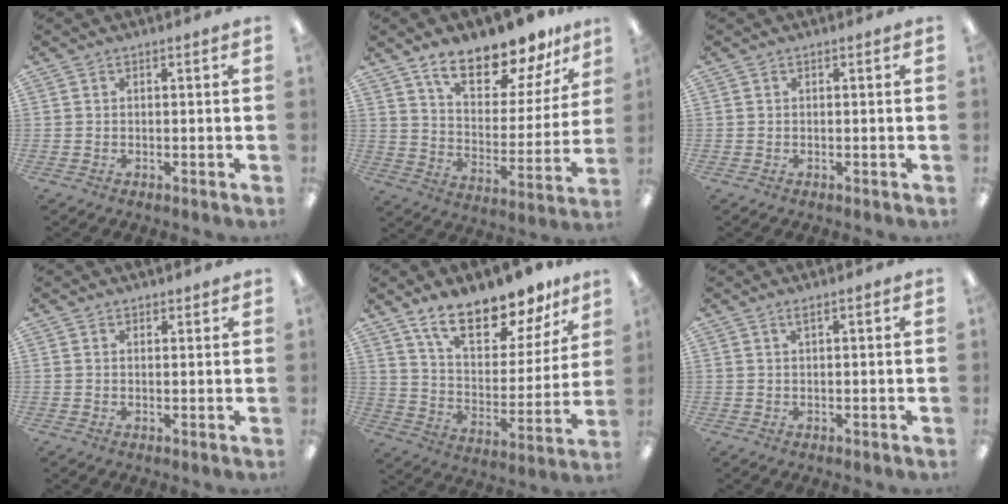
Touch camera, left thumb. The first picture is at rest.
{"total": 15.7, "force": [13.2, 4.7, 7.0], "torque": [-0.112, -0.093, 0.229]}
{"total": 0.0}
{"total": 1.4, "force": [1.2, 0.6, 0.0], "torque": [0.007, -0.003, 0.022]}
{"total": 18.3, "force": [14.6, 6.4, 8.9], "torque": [-0.156, -0.093, 0.256]}
{"total": 1.4, "force": [0.9, 0.2, 1.0], "torque": [-0.023, 0.002, 0.015]}